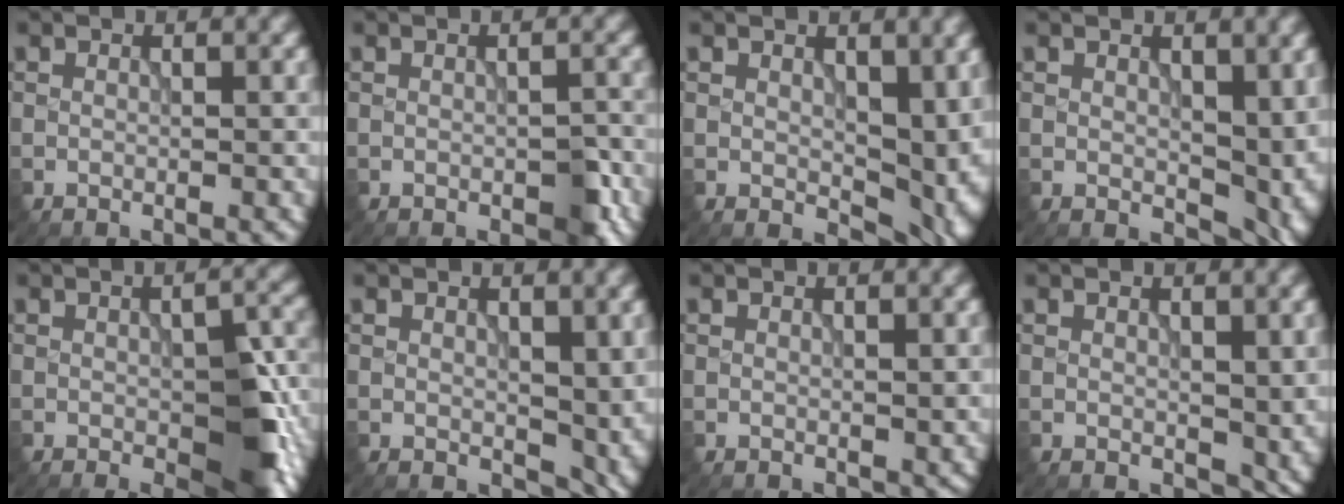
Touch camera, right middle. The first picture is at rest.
{"total": 2.6, "force": [-1.1, 1.4, 1.9], "torque": [-0.026, -0.010, -0.012]}
{"total": 8.6, "force": [0.8, 5.7, 6.4], "torque": [-0.093, -0.032, 0.034]}
{"total": 5.9, "force": [0.7, 3.9, 4.4], "torque": [-0.066, -0.022, 0.022]}
{"total": 7.6, "force": [-2.2, 3.6, 6.4], "torque": [-0.090, -0.013, -0.027]}
{"total": 4.3, "force": [0.7, 2.8, 3.2], "torque": [-0.050, -0.018, 0.019]}
{"total": 0.7, "force": [0.3, 0.4, 0.4], "torque": [-0.005, -0.002, 0.009]}
{"total": 3.0, "force": [0.7, 2.0, 2.2], "torque": [-0.034, -0.012, 0.017]}